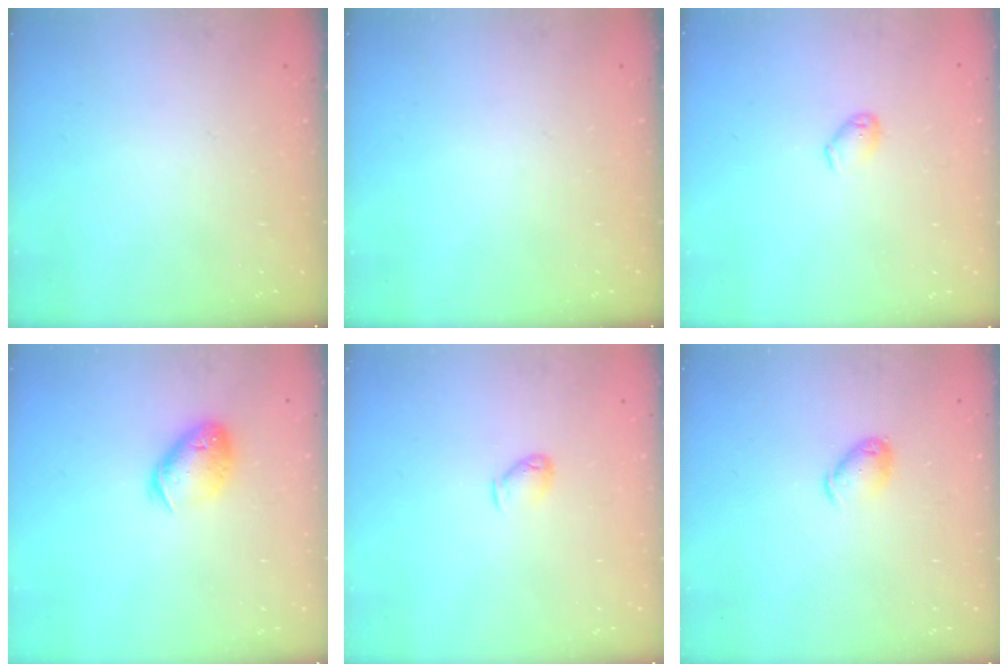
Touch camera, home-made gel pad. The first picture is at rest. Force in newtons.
{"total": 0.0}
{"total": 4.5, "press": 4.4, "slide": 0.8}
{"total": 12.4, "press": 12.3, "slide": 1.9}
{"total": 3.9, "press": 3.8, "slide": 0.8}
{"total": 6.2, "press": 6.1, "slide": 0.9}